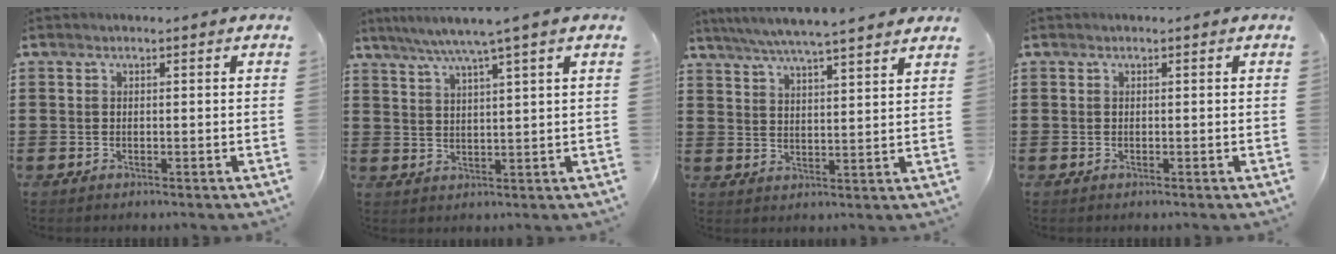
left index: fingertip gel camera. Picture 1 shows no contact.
{"total": 4.9, "force": [3.7, -0.8, 3.1], "torque": [-0.070, -0.012, 0.062]}
{"total": 5.5, "force": [5.0, -0.4, 2.3], "torque": [-0.062, -0.024, 0.086]}
{"total": 0.0}